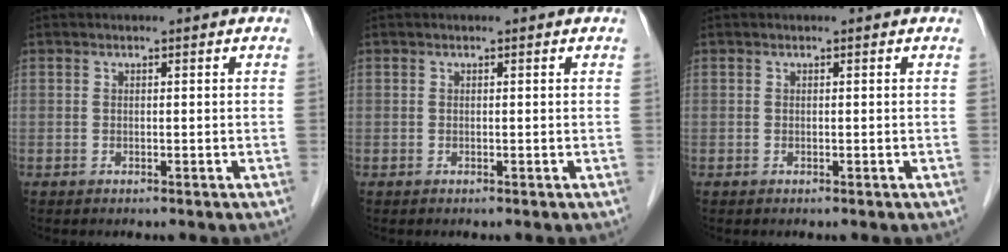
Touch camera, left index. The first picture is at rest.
{"total": 0.0}
{"total": 0.0}